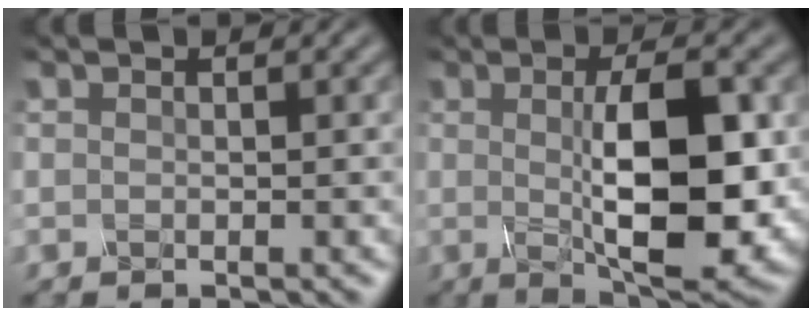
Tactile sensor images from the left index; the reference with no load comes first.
{"total": 10.1, "force": [0.1, 3.2, 9.6], "torque": [-0.138, -0.003, 0.010]}